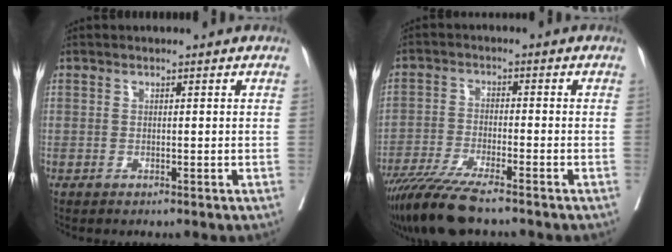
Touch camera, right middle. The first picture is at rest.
{"total": 9.3, "force": [-7.5, 0.5, 5.4], "torque": [-0.091, -0.026, -0.132]}